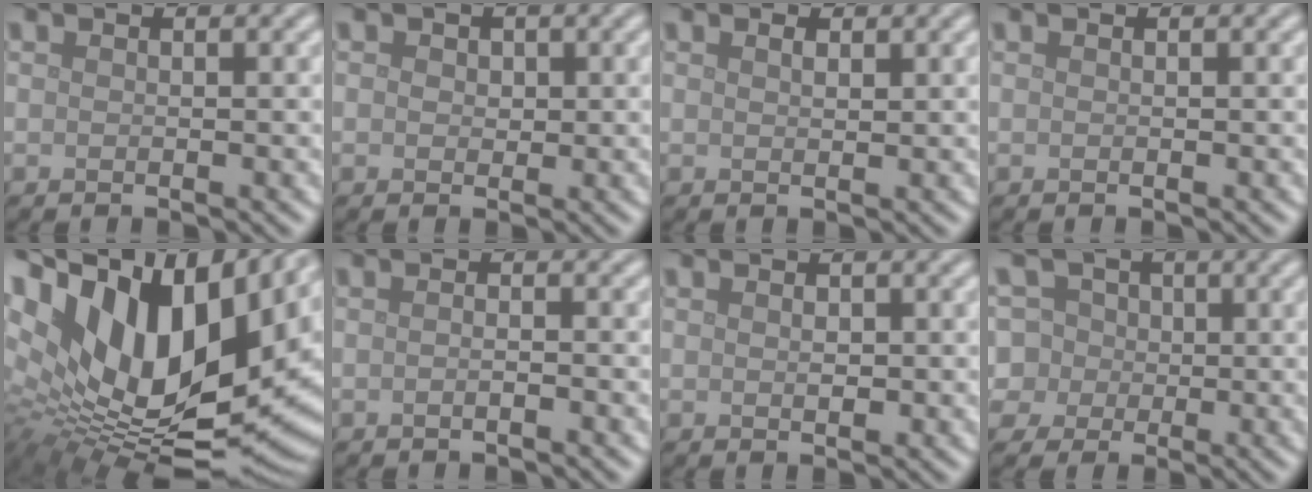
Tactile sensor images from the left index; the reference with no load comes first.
{"total": 1.2, "force": [0.3, 1.0, 0.5], "torque": [-0.005, 0.002, 0.000]}
{"total": 0.8, "force": [0.5, 0.4, 0.5], "torque": [-0.012, -0.001, 0.010]}
{"total": 0.0}
{"total": 19.7, "force": [5.8, 10.2, 15.9], "torque": [-0.293, 0.013, 0.122]}
{"total": 0.9, "force": [-0.4, 0.2, 0.8], "torque": [-0.014, -0.001, -0.008]}
{"total": 1.0, "force": [0.1, 0.6, 0.8], "torque": [-0.013, -0.001, 0.003]}
{"total": 9.2, "force": [2.8, 8.0, 3.5], "torque": [-0.075, 0.041, 0.023]}